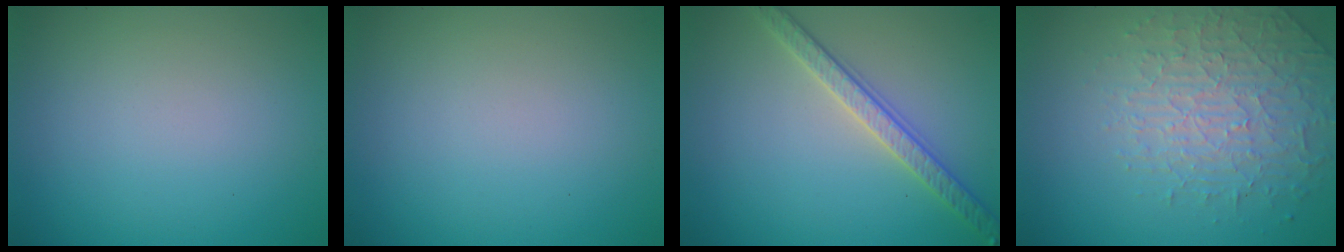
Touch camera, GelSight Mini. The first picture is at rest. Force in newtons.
{"total": 0.0}
{"total": 3.1, "press": 2.9, "slide": 1.1}
{"total": 4.0, "press": 3.5, "slide": 2.0}